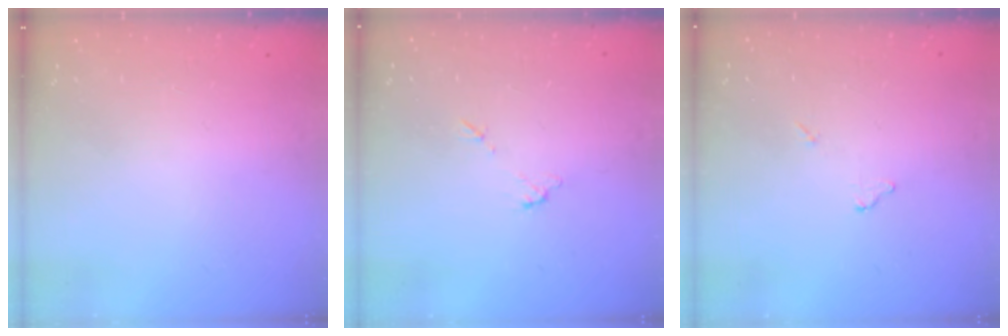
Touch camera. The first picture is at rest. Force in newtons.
{"total": 4.8, "press": 4.8, "slide": 0.2}
{"total": 5.6, "press": 5.6, "slide": 0.2}